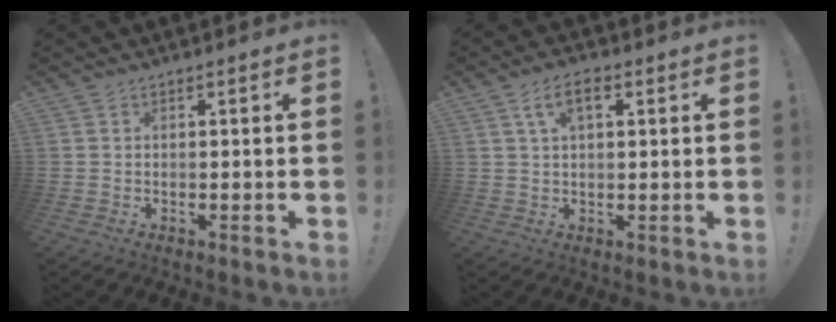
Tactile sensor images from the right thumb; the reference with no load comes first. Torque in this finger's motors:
{"motor_torque": [-0.03, 0.10, 0.32, 0.31, 0.17]}